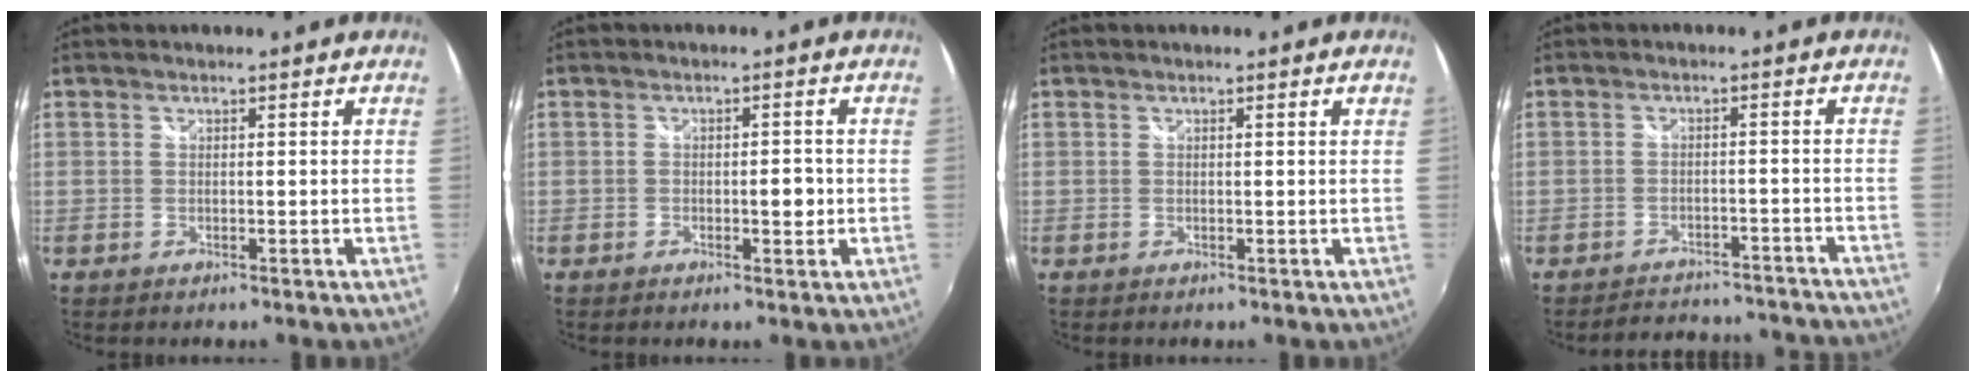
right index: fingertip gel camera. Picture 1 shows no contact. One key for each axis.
{"total": 2.7, "fx": -0.7, "fy": 1.5, "fz": 2.1, "tx": -0.029, "ty": 0.001, "tz": -0.011}
{"total": 0.7, "fx": 0.3, "fy": -0.2, "fz": 0.5, "tx": -0.010, "ty": 0.002, "tz": 0.005}
{"total": 13.8, "fx": -12.8, "fy": 4.1, "fz": 3.0, "tx": -0.064, "ty": 0.026, "tz": -0.148}